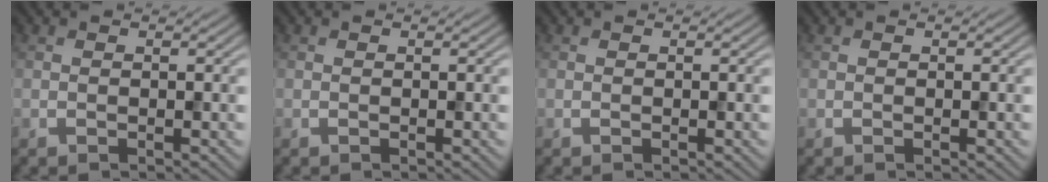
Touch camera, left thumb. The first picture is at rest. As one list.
[{"total": 0.0}, {"total": 0.0}, {"total": 0.0}]